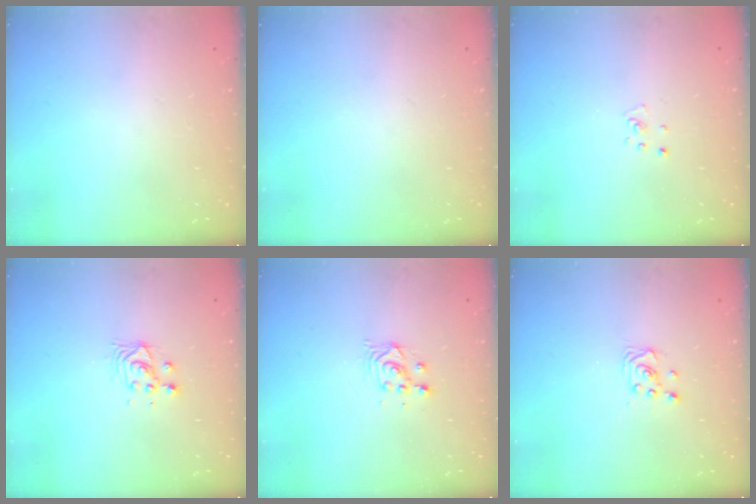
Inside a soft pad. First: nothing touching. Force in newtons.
{"total": 0.0}
{"total": 2.6, "press": 2.6, "slide": 0.3}
{"total": 3.8, "press": 3.8, "slide": 0.2}
{"total": 2.9, "press": 2.9, "slide": 0.1}
{"total": 2.6, "press": 2.6, "slide": 0.2}